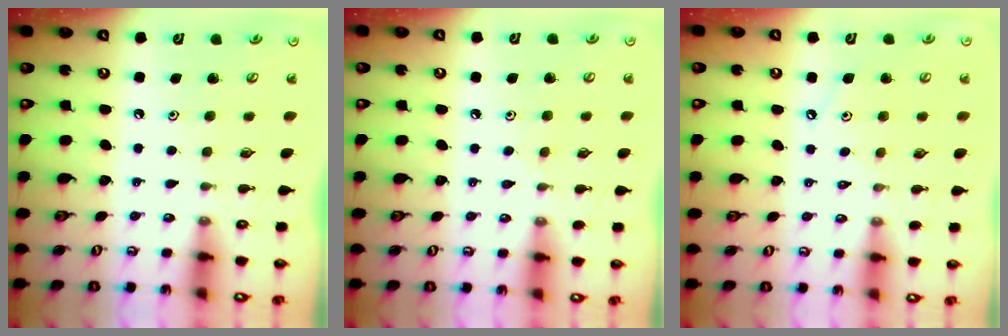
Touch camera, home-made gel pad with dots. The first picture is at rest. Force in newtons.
{"total": 4.2, "press": 4.2, "slide": 0.6}
{"total": 4.4, "press": 4.4, "slide": 0.5}